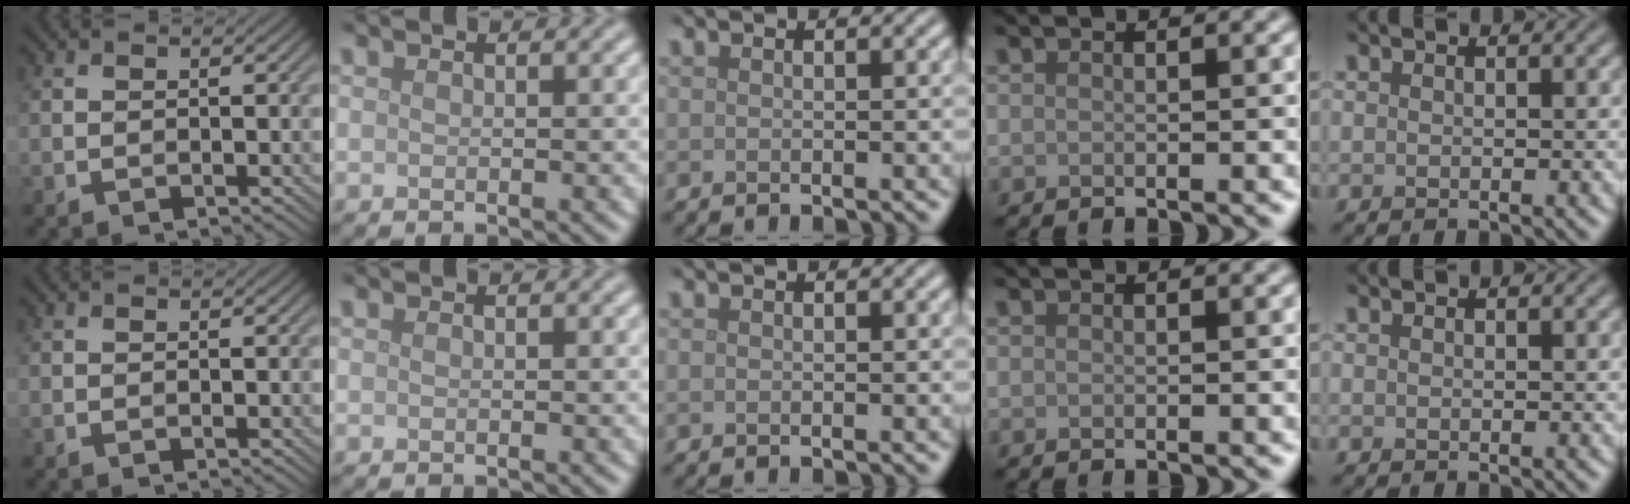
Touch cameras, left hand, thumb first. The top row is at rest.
{}